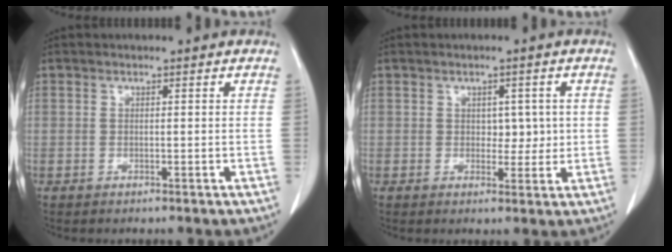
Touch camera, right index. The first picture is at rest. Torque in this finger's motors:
{"motor_torque": [0.08, 0.02, -0.04, -0.01]}